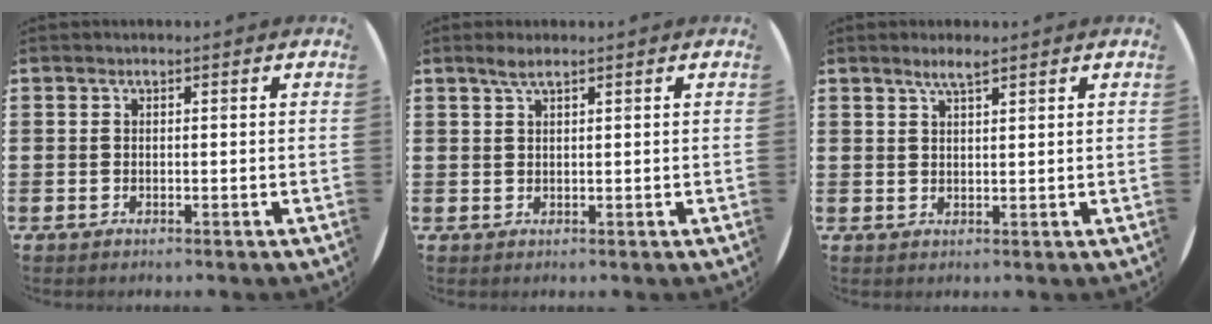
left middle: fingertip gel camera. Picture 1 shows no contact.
{"total": 1.9, "force": [1.3, 0.2, 1.4], "torque": [-0.028, 0.004, 0.023]}
{"total": 2.6, "force": [2.0, 0.3, 1.5], "torque": [-0.033, 0.003, 0.036]}